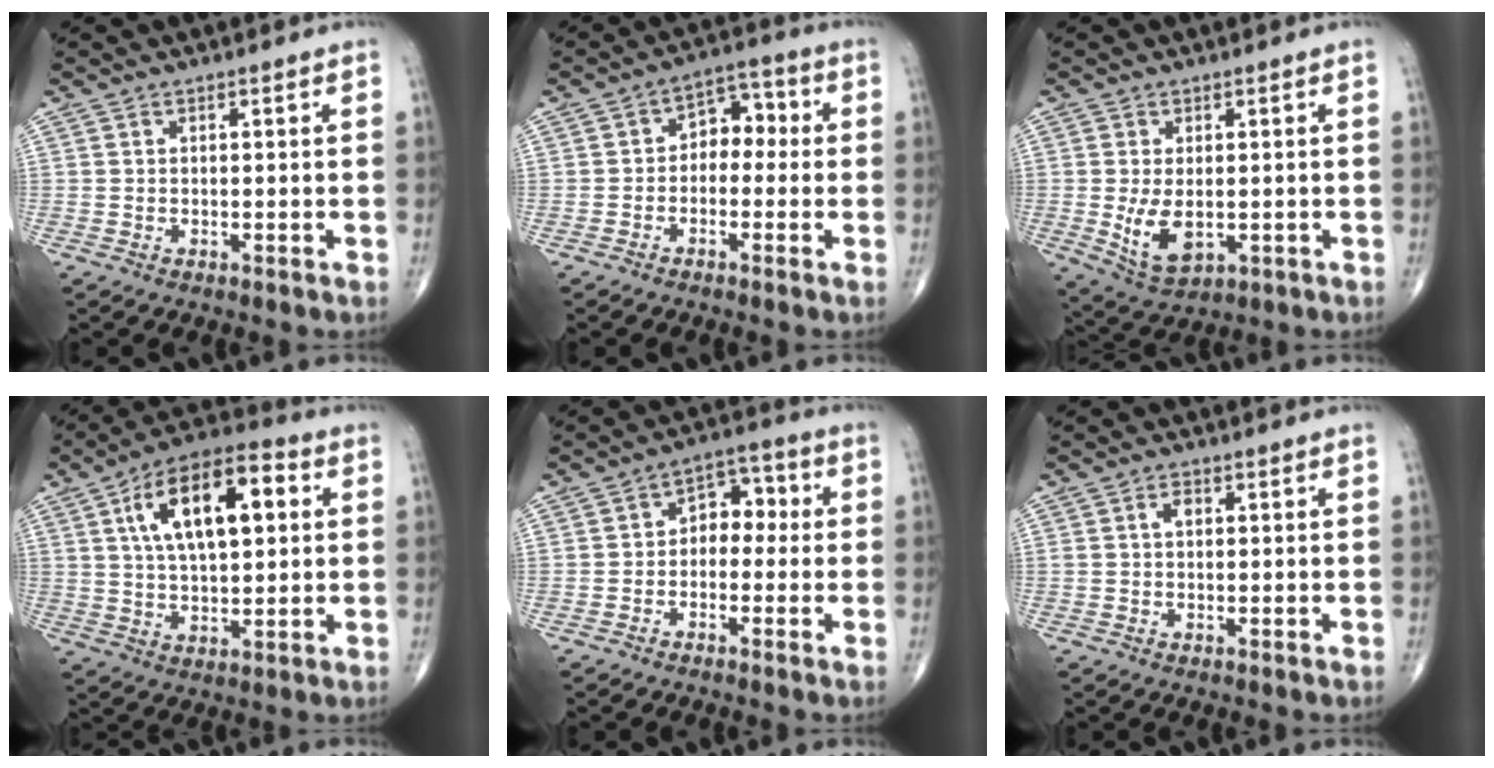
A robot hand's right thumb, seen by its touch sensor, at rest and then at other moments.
{"total": 6.2, "force": [-0.5, 4.4, 4.3], "torque": [-0.032, 0.032, -0.024]}
{"total": 7.2, "force": [-0.8, 4.1, 5.9], "torque": [-0.105, -0.016, 0.000]}
{"total": 16.8, "force": [4.6, 7.6, 14.2], "torque": [-0.224, 0.010, 0.071]}
{"total": 6.6, "force": [-0.3, 4.7, 4.7], "torque": [-0.035, 0.032, -0.021]}
{"total": 1.8, "force": [0.4, 1.1, 1.4], "torque": [-0.024, 0.003, 0.007]}